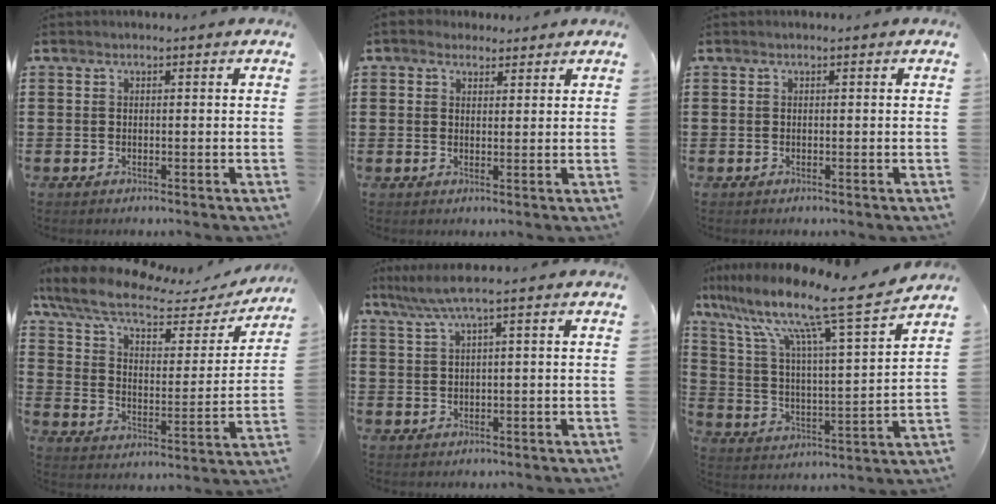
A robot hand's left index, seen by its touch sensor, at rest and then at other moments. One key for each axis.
{"total": 2.6, "fx": 2.3, "fy": 1.1, "fz": 0.5, "tx": -0.016, "ty": 0.003, "tz": 0.043}
{"total": 0.0}
{"total": 9.8, "fx": 7.2, "fy": 2.6, "fz": 6.2, "tx": -0.143, "ty": -0.030, "tz": 0.122}
{"total": 3.4, "fx": 1.3, "fy": -0.2, "fz": 3.2, "tx": -0.070, "ty": -0.005, "tz": 0.018}
{"total": 12.5, "fx": 10.0, "fy": 0.1, "fz": 7.6, "tx": -0.175, "ty": -0.071, "tz": 0.157}